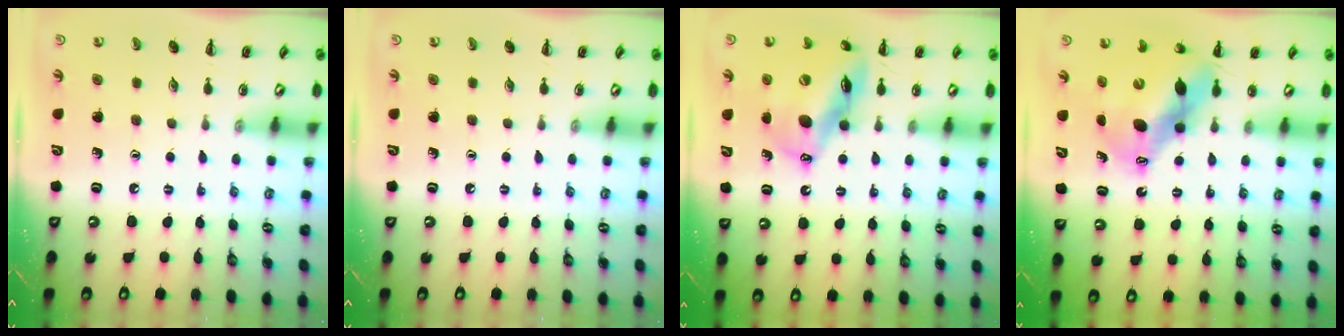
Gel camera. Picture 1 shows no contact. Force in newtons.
{"total": 0.0}
{"total": 15.5, "press": 14.9, "slide": 4.2}
{"total": 12.8, "press": 12.5, "slide": 3.1}